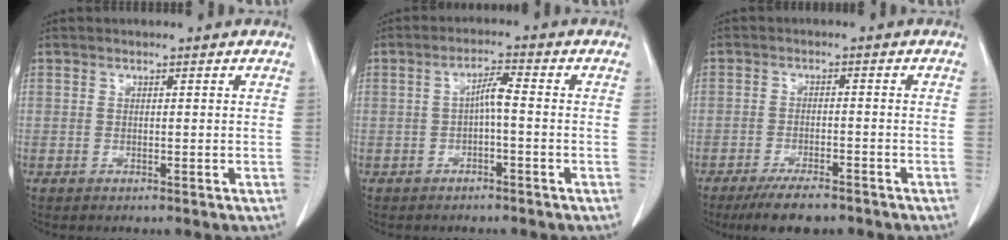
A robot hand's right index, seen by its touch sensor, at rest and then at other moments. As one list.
[{"total": 3.0, "force": [-0.5, 0.2, 3.0], "torque": [-0.052, 0.010, -0.008]}, {"total": 6.6, "force": [-5.4, 1.8, 3.5], "torque": [-0.056, -0.008, -0.087]}]